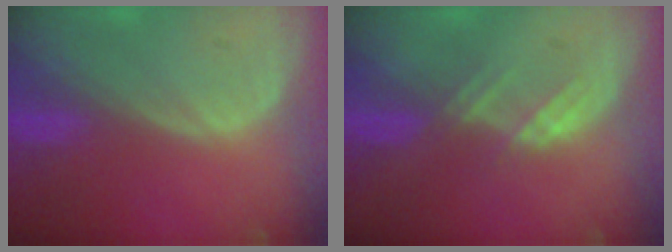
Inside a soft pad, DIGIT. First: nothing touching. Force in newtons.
{"total": 3.0, "press": 2.9, "slide": 0.7}